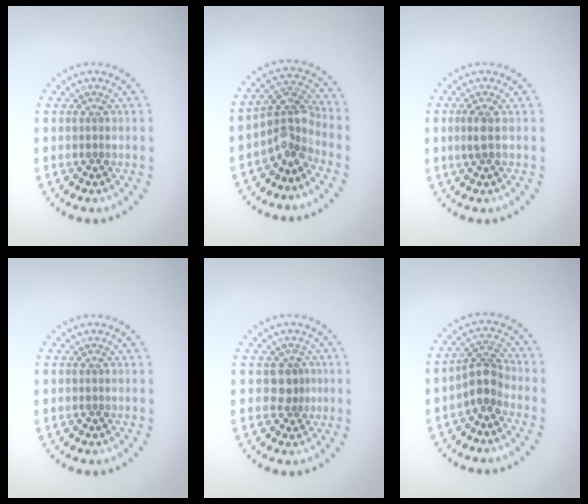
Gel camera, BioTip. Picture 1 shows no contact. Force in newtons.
{"total": 3.3, "press": 2.5, "slide": 2.1}
{"total": 1.3, "press": 1.2, "slide": 0.5}
{"total": 0.0}
{"total": 2.0, "press": 1.5, "slide": 1.2}
{"total": 2.7, "press": 2.2, "slide": 1.7}